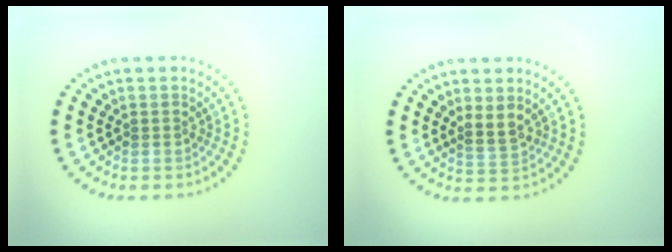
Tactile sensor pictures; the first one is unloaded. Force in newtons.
{"total": 1.7, "press": 1.5, "slide": 0.9}